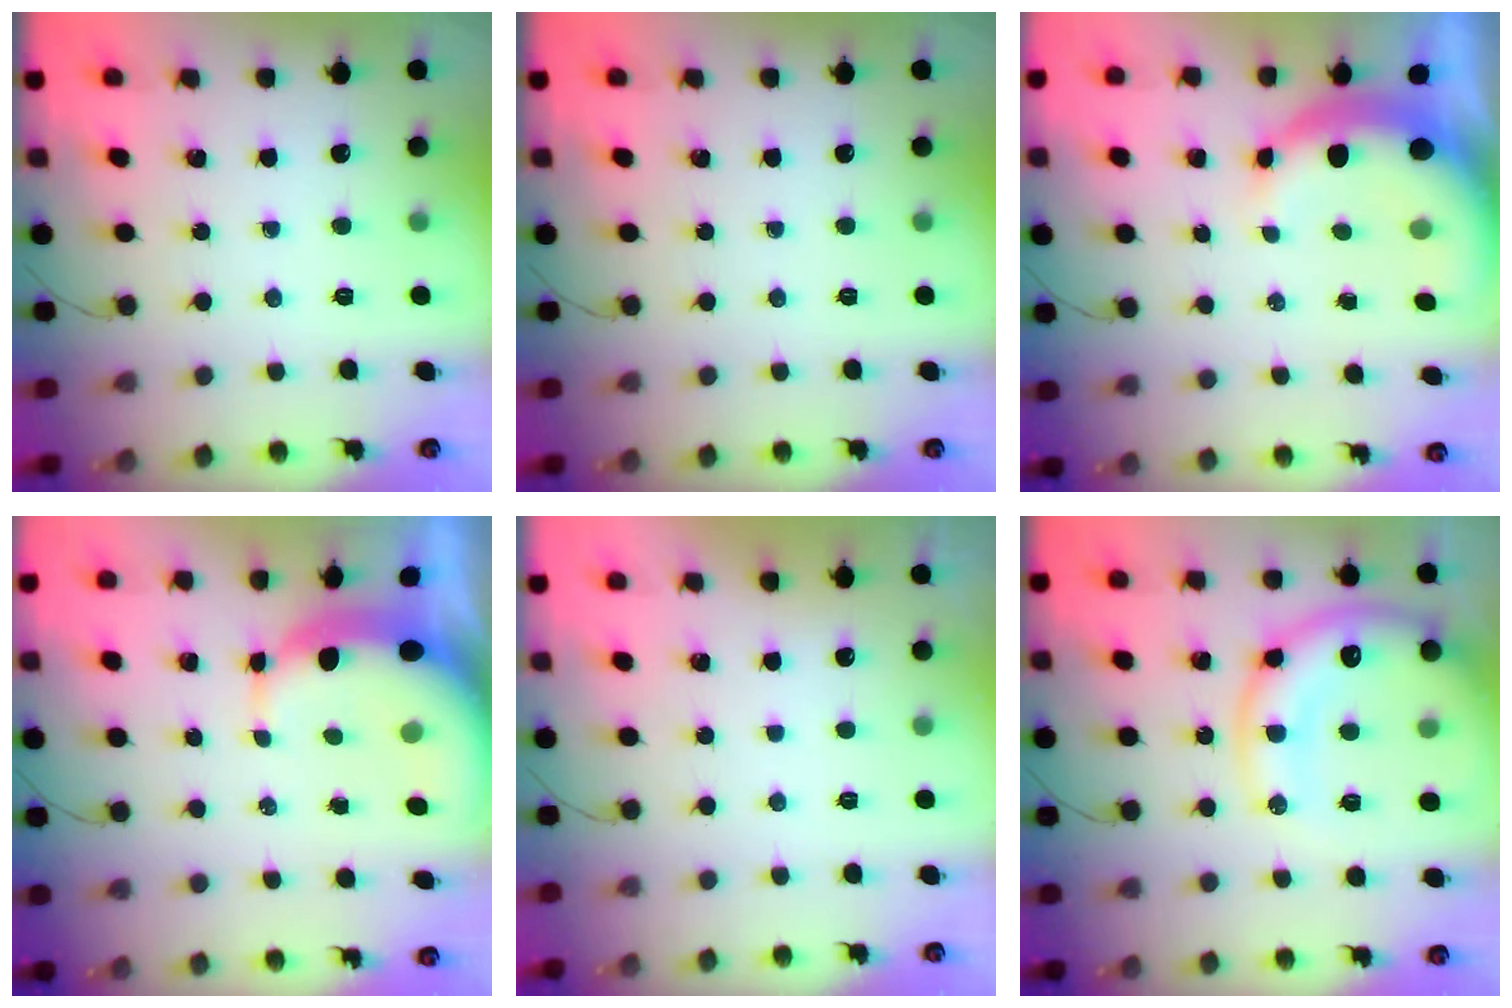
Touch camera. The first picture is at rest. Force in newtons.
{"total": 0.0}
{"total": 8.4, "press": 8.2, "slide": 1.4}
{"total": 8.0, "press": 7.9, "slide": 1.4}
{"total": 2.9, "press": 2.9, "slide": 0.1}
{"total": 17.9, "press": 17.6, "slide": 3.1}